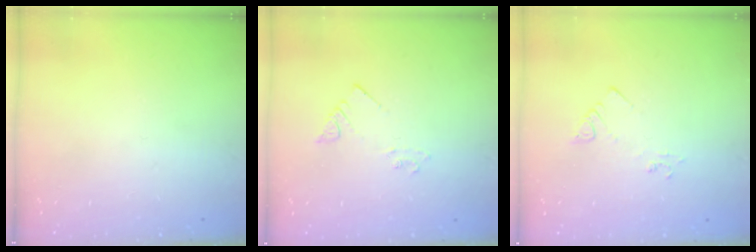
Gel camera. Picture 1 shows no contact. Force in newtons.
{"total": 2.2, "press": 2.2, "slide": 0.3}
{"total": 2.6, "press": 2.6, "slide": 0.3}